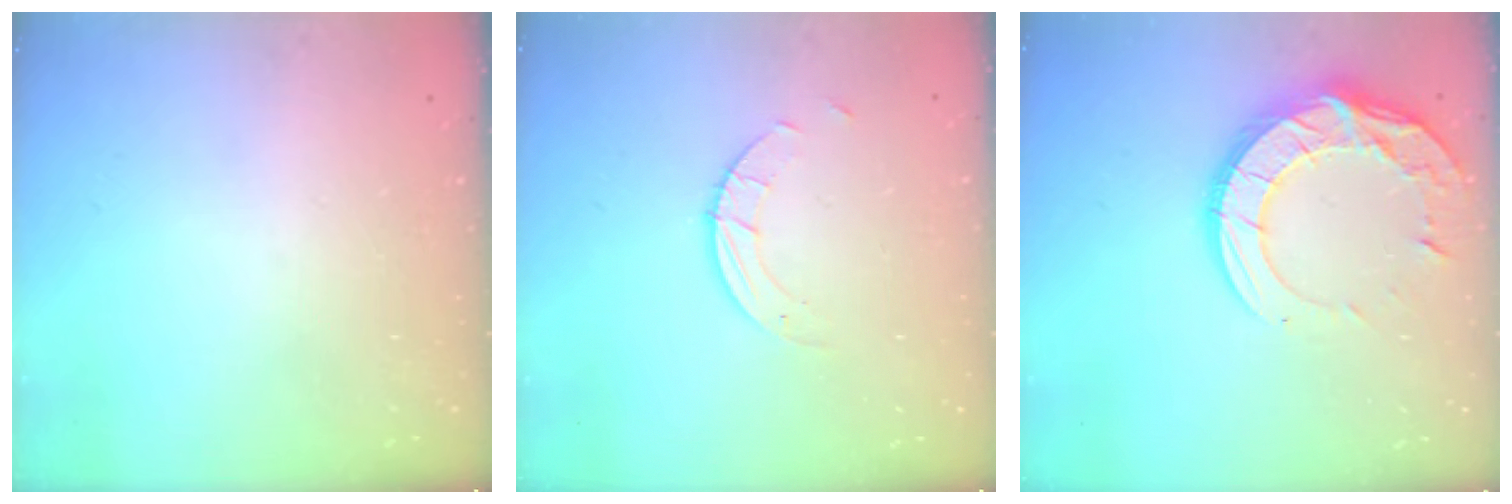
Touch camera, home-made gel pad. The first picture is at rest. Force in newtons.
{"total": 2.6, "press": 2.6, "slide": 0.3}
{"total": 17.1, "press": 17.1, "slide": 0.6}